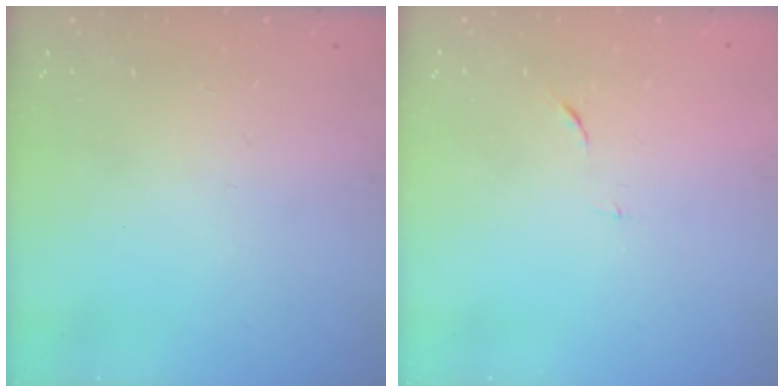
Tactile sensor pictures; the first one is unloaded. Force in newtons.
{"total": 4.5, "press": 4.3, "slide": 1.0}